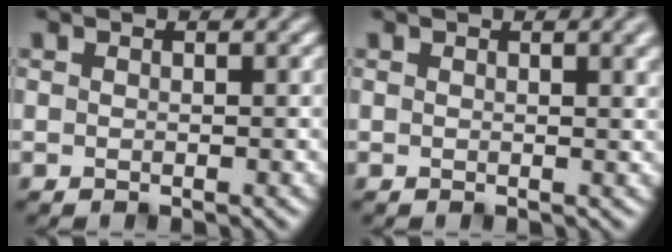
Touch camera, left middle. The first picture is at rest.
{"total": 3.7, "force": [2.0, 1.2, 2.8], "torque": [-0.030, 0.012, 0.027]}